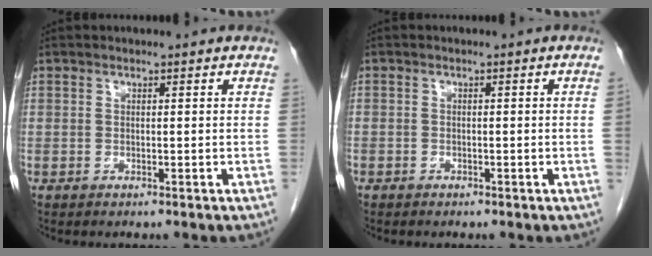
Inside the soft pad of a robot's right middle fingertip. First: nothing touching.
{"total": 0.6, "force": [-0.4, 0.0, 0.5], "torque": [-0.010, 0.004, -0.006]}